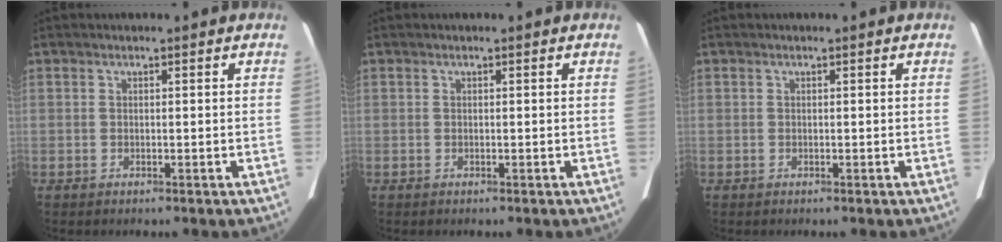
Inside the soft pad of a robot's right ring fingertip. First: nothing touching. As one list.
[{"total": 0.0}, {"total": 0.0}]